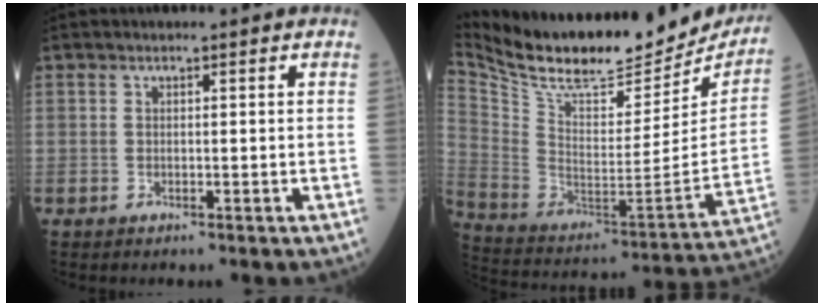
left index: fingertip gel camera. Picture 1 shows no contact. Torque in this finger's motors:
{"motor_torque": [0.48, -0.91, 0.02, 0.03]}